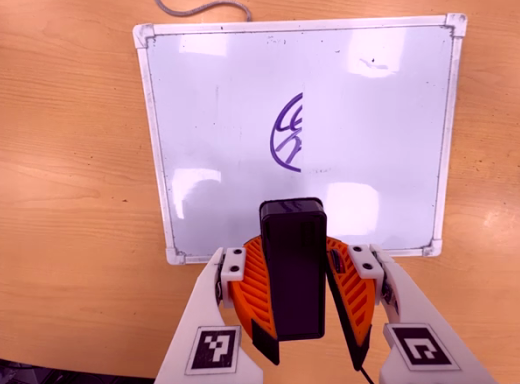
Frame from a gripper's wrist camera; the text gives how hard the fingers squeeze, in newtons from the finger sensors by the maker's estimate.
{"total": 10.3, "left": 10.7, "right": 9.9}